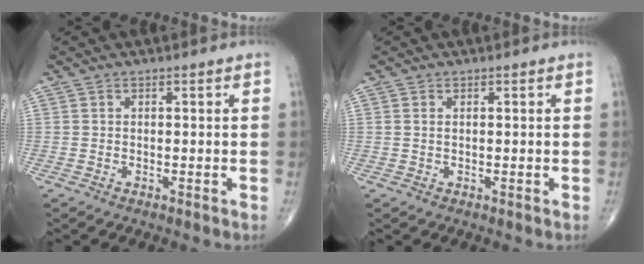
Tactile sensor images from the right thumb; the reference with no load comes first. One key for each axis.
{"total": 0.6, "fx": 0.2, "fy": 0.3, "fz": 0.4, "tx": -0.013, "ty": 0.004, "tz": 0.005}